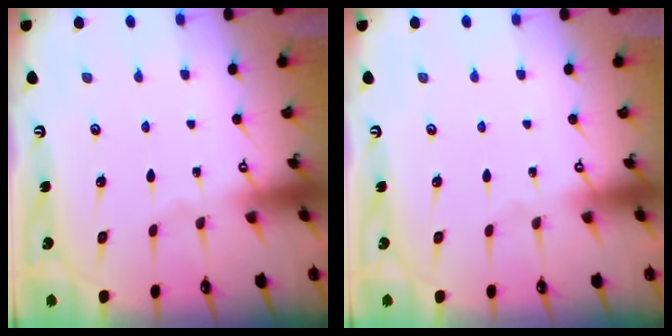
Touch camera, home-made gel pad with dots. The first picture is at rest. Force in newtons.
{"total": 0.0}